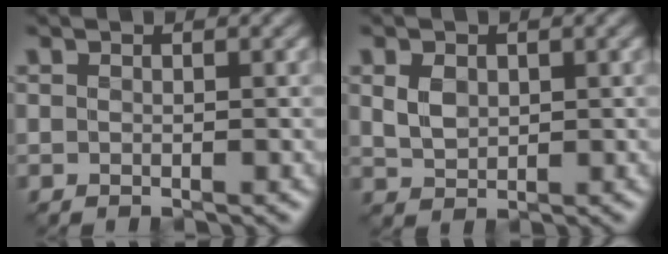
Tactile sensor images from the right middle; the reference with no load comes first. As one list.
[{"total": 1.9, "force": [0.4, 1.5, 1.2], "torque": [-0.029, -0.006, 0.011]}]